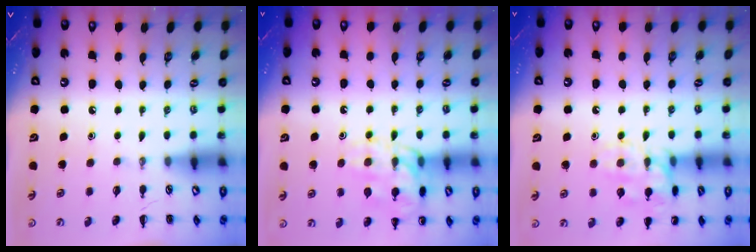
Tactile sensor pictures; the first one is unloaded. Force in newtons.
{"total": 13.9, "press": 13.8, "slide": 1.1}
{"total": 12.8, "press": 12.8, "slide": 0.6}